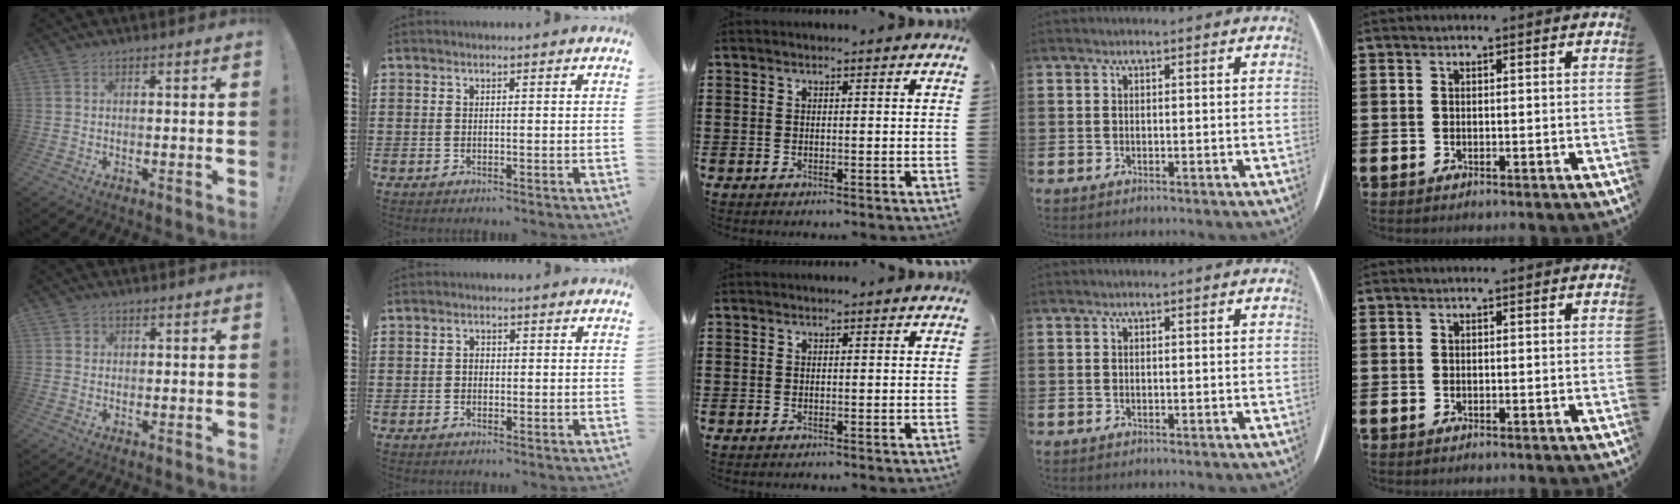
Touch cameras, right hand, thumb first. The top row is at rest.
{"thumb": {"total": 1.1, "force": [0.5, 0.9, 0.1], "torque": [0.000, 0.000, 0.009]}, "index": {"total": 1.0, "force": [-0.2, 0.8, 0.7], "torque": [-0.014, 0.002, -0.004]}}